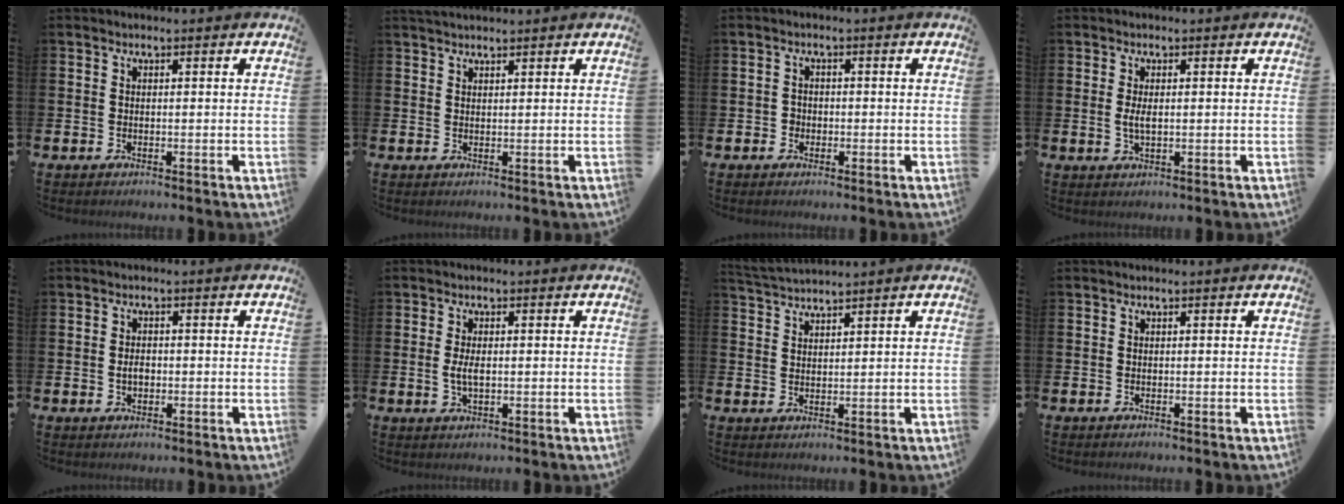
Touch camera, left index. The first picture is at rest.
{"total": 1.6, "force": [1.5, 0.2, 0.3], "torque": [-0.004, -0.001, 0.028]}
{"total": 1.3, "force": [-0.5, 1.2, 0.2], "torque": [-0.002, 0.003, -0.014]}
{"total": 2.1, "force": [0.2, 0.9, 1.9], "torque": [-0.033, 0.000, 0.001]}
{"total": 1.9, "force": [-0.1, 1.2, 1.4], "torque": [-0.014, 0.002, -0.007]}
{"total": 2.6, "force": [0.1, 1.2, 2.4], "torque": [-0.041, 0.001, -0.001]}
{"total": 2.6, "force": [2.6, -0.3, -0.1], "torque": [-0.007, -0.010, 0.049]}
{"total": 0.0}